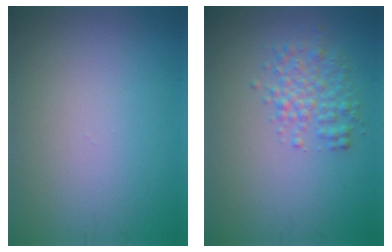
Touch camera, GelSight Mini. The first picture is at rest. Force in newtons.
{"total": 3.0, "press": 3.0, "slide": 0.1}